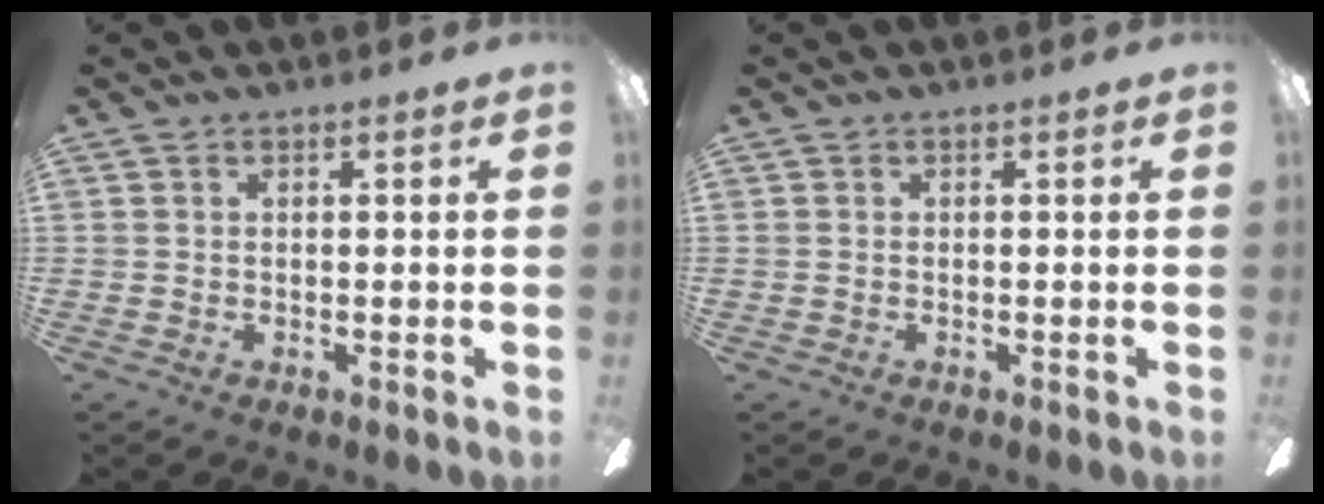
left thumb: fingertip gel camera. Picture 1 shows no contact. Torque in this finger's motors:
{"motor_torque": [0.10, -0.05, 0.23, -0.01, 0.01]}